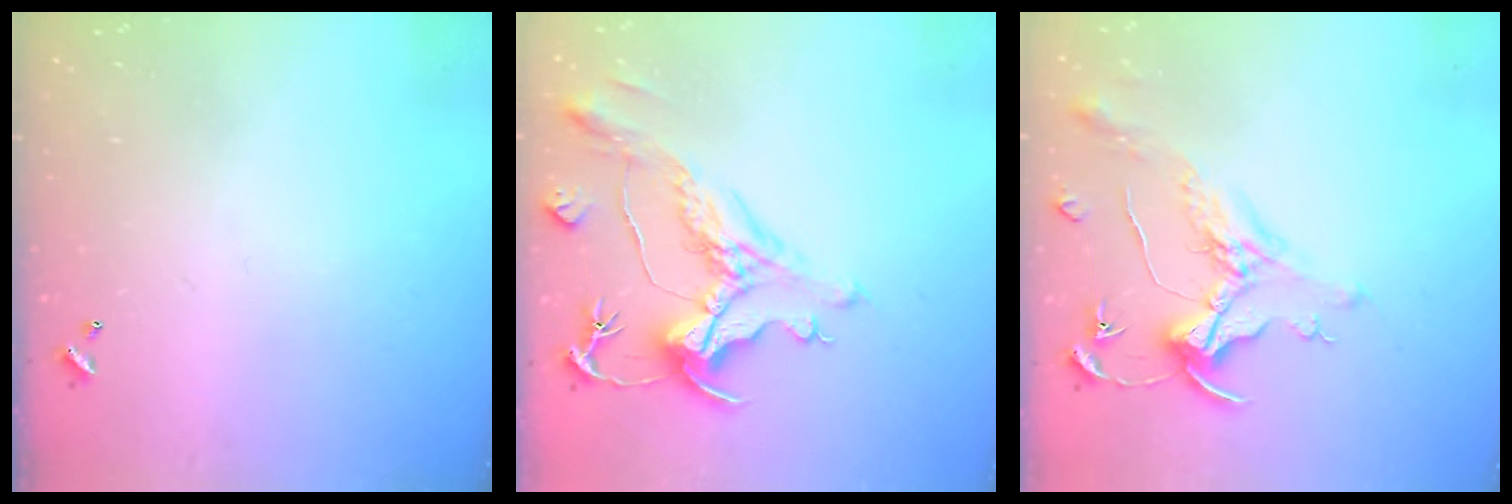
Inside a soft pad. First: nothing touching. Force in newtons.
{"total": 1.9, "press": 0.8, "slide": 1.7}
{"total": 1.6, "press": 1.4, "slide": 0.7}